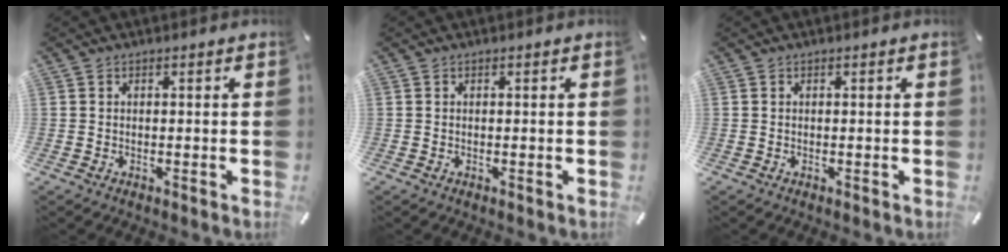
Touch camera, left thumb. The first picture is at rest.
{"total": 0.0}
{"total": 0.0}